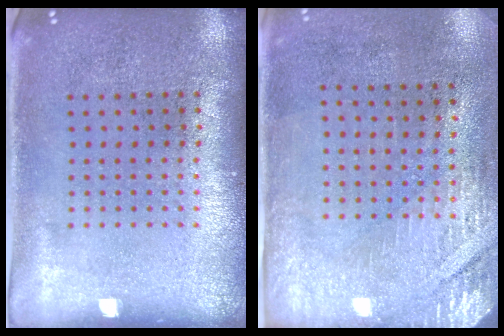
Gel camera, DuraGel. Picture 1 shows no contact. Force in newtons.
{"total": 2.9, "press": 2.5, "slide": 1.4}